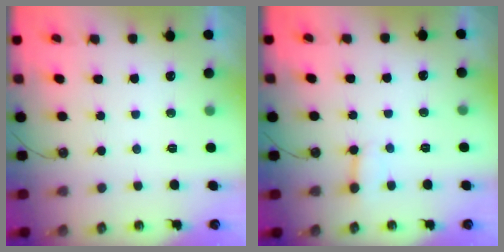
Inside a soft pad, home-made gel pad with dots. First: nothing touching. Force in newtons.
{"total": 2.7, "press": 2.7, "slide": 0.3}